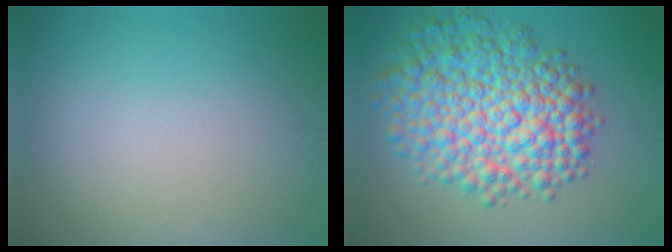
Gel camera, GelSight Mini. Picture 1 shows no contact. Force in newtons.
{"total": 10.2, "press": 10.2, "slide": 0.2}